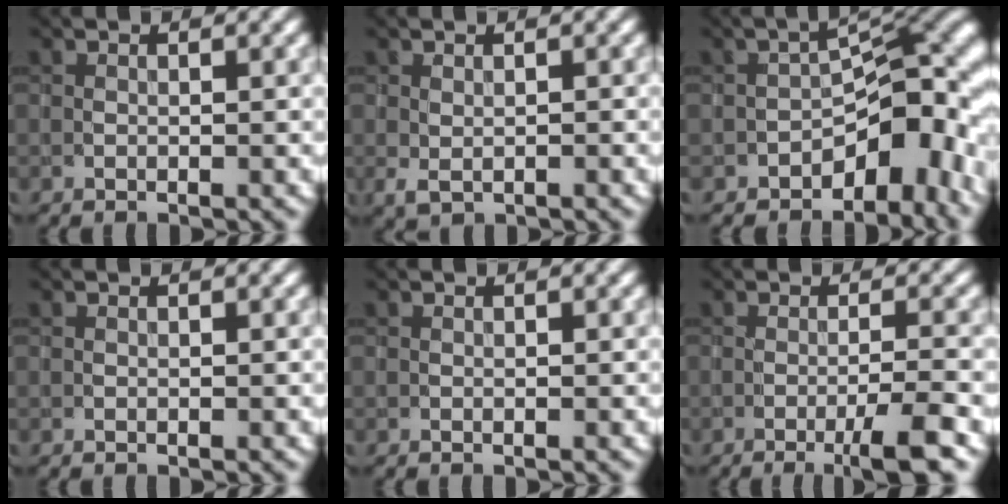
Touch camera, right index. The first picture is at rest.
{"total": 1.3, "force": [-0.4, 0.9, 1.0], "torque": [-0.022, -0.009, -0.001]}
{"total": 9.6, "force": [-4.4, 5.0, 6.9], "torque": [-0.064, 0.017, -0.083]}
{"total": 0.0}
{"total": 0.0}
{"total": 4.1, "force": [-1.9, 0.5, 3.6], "torque": [-0.052, 0.001, -0.038]}